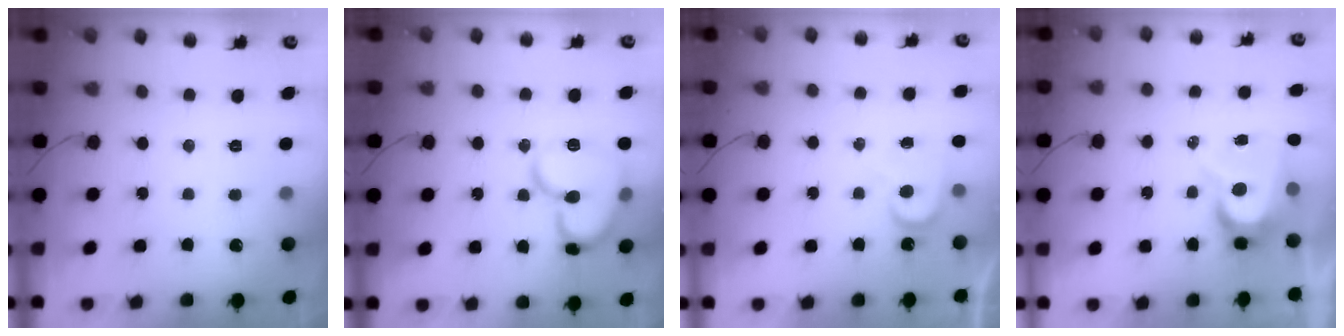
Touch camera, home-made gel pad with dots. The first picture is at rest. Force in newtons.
{"total": 15.6, "press": 15.6, "slide": 1.5}
{"total": 7.3, "press": 7.3, "slide": 0.3}
{"total": 7.3, "press": 7.3, "slide": 0.4}